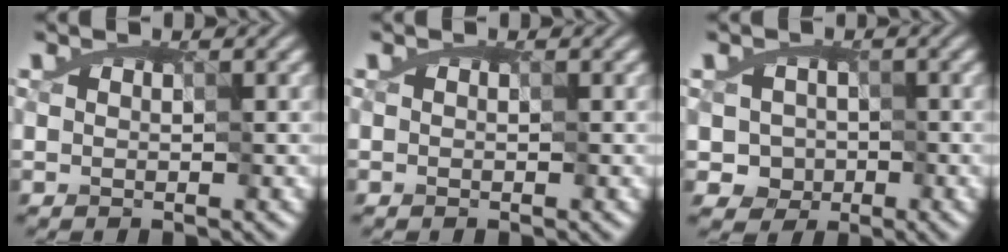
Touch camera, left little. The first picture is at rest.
{"total": 0.0}
{"total": 2.3, "force": [-0.8, 2.1, 0.1], "torque": [-0.014, -0.005, -0.004]}